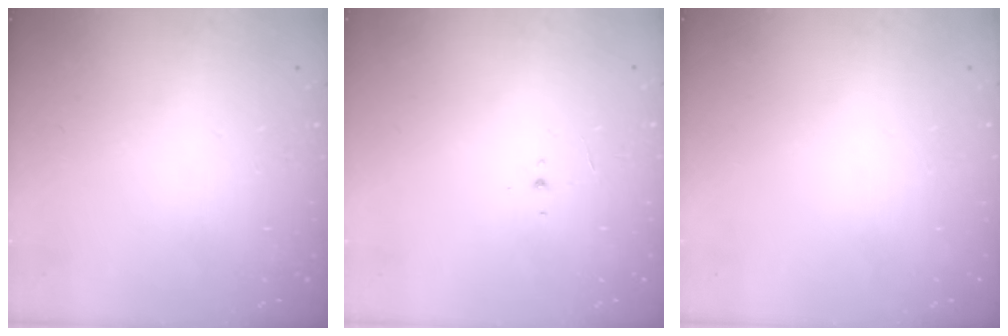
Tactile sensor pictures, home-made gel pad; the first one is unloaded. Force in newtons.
{"total": 3.2, "press": 3.1, "slide": 0.7}
{"total": 0.0}